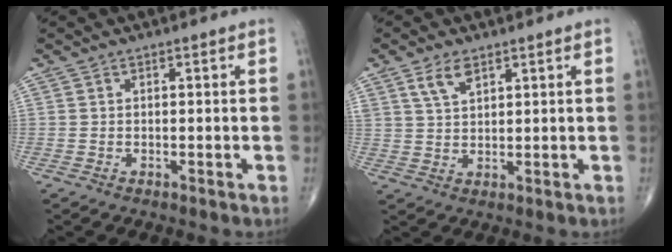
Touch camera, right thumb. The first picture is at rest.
{"total": 4.4, "force": [2.7, 2.1, 2.9], "torque": [-0.050, -0.010, 0.055]}